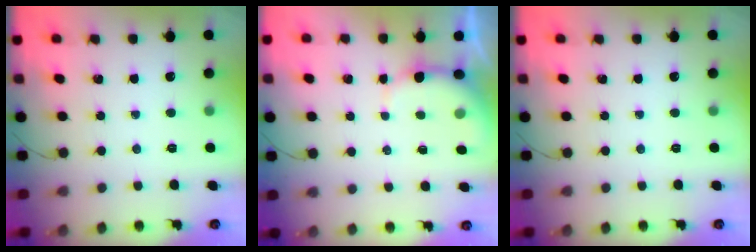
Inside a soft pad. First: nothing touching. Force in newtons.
{"total": 3.2, "press": 3.1, "slide": 0.8}
{"total": 0.0}